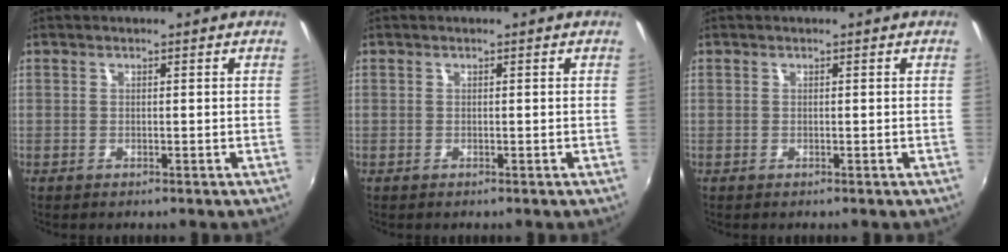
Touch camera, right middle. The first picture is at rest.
{"total": 0.0}
{"total": 0.0}